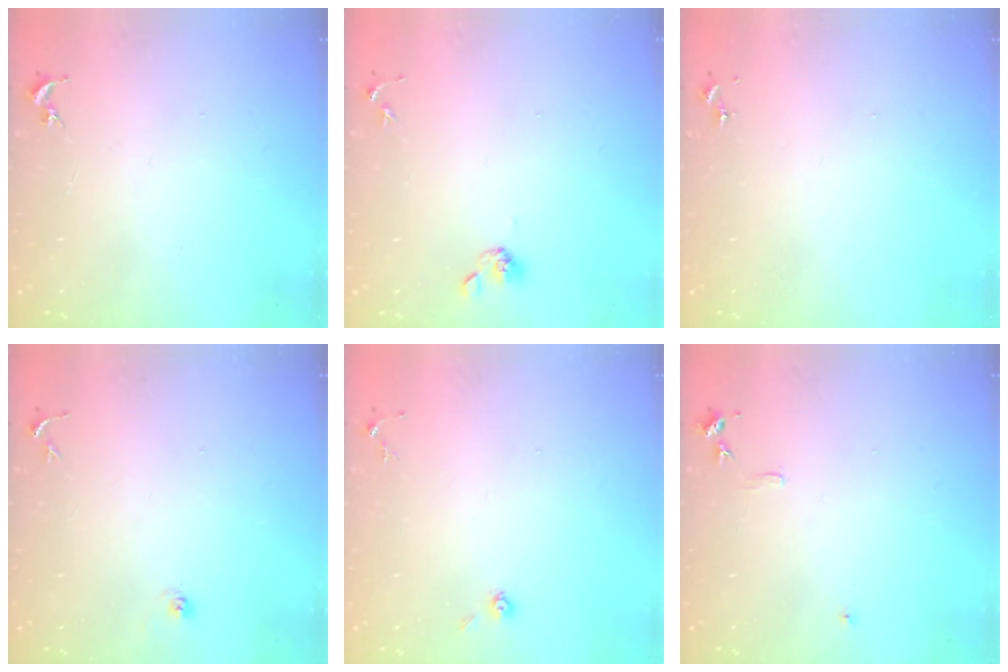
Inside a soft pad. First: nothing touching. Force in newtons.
{"total": 5.8, "press": 5.5, "slide": 1.8}
{"total": 0.0}
{"total": 3.4, "press": 3.4, "slide": 0.3}
{"total": 4.5, "press": 4.4, "slide": 0.9}
{"total": 5.0, "press": 4.9, "slide": 0.6}